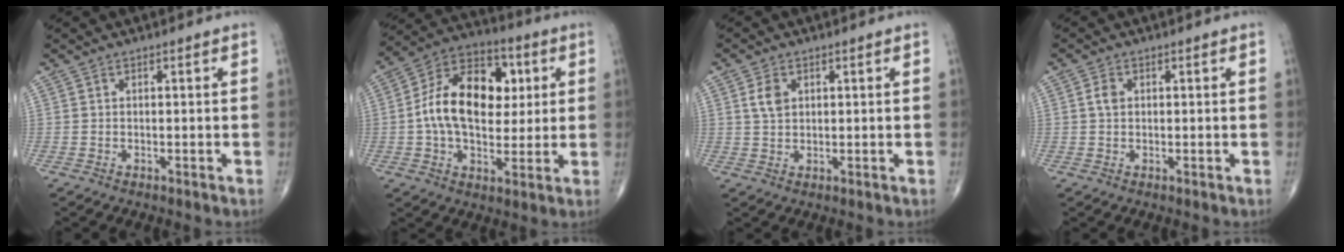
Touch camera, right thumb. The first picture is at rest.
{"total": 18.1, "force": [2.2, 11.6, 13.8], "torque": [-0.200, 0.018, 0.029]}
{"total": 3.5, "force": [1.1, 2.4, 2.3], "torque": [-0.038, -0.002, 0.024]}
{"total": 2.0, "force": [0.4, 1.5, 1.4], "torque": [-0.026, 0.003, 0.005]}